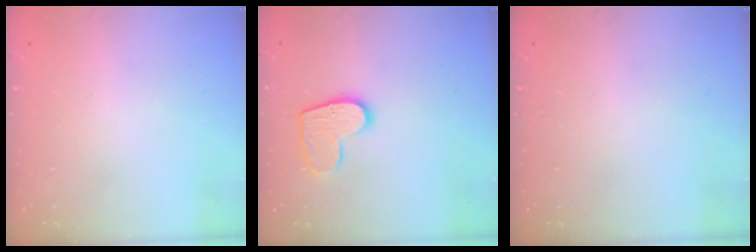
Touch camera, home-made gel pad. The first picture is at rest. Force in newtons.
{"total": 10.8, "press": 10.8, "slide": 0.7}
{"total": 0.0}